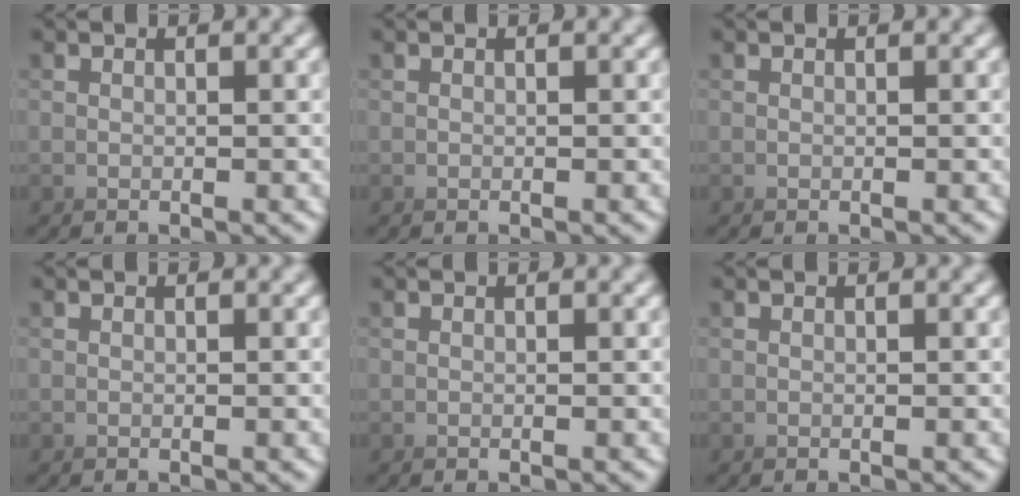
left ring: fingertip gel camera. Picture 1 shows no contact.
{"total": 0.0}
{"total": 0.0}
{"total": 0.0}
{"total": 0.0}
{"total": 0.0}